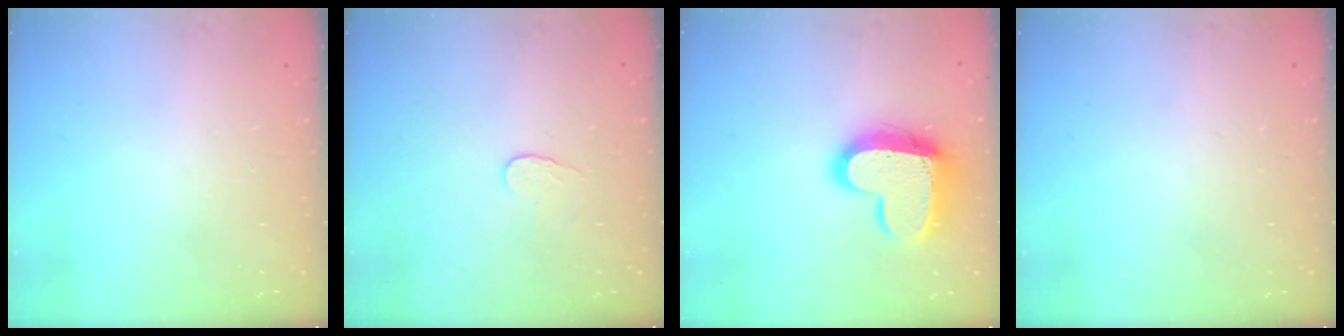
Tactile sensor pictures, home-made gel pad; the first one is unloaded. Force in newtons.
{"total": 3.1, "press": 3.1, "slide": 0.3}
{"total": 16.2, "press": 16.2, "slide": 1.4}
{"total": 0.0}